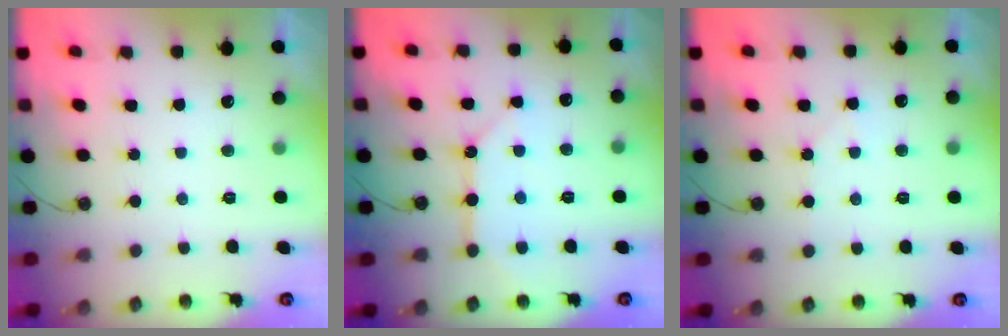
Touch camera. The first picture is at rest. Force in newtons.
{"total": 9.3, "press": 9.3, "slide": 0.7}
{"total": 4.0, "press": 4.0, "slide": 0.7}